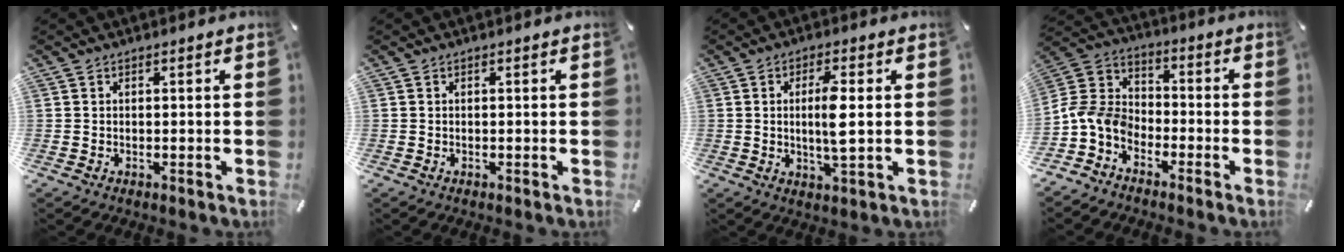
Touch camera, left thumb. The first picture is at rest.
{"total": 0.0}
{"total": 7.0, "force": [0.5, 1.3, 6.9], "torque": [-0.135, -0.005, 0.003]}
{"total": 8.6, "force": [-5.0, 6.0, 3.5], "torque": [-0.102, 0.011, -0.104]}